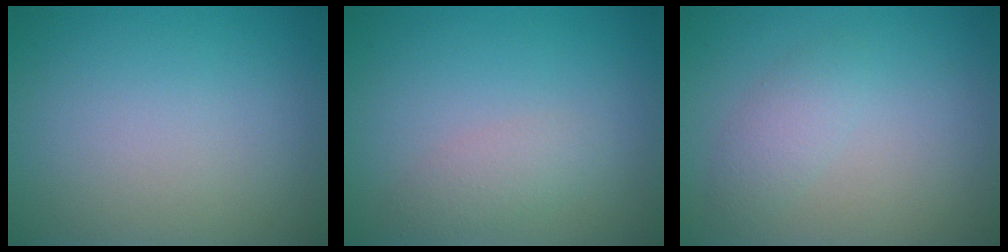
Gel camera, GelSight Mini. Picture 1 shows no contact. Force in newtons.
{"total": 1.8, "press": 1.8, "slide": 0.1}
{"total": 1.8, "press": 1.8, "slide": 0.1}